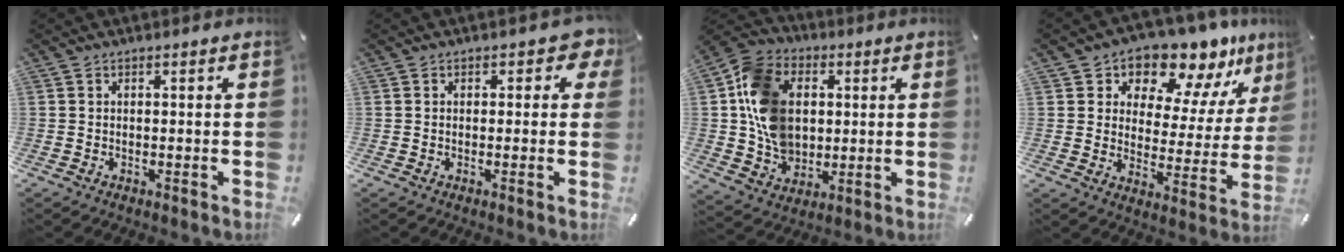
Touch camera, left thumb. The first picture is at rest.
{"total": 3.3, "force": [0.8, 2.1, 2.5], "torque": [-0.026, 0.001, 0.008]}
{"total": 14.5, "force": [1.5, 12.0, 8.1], "torque": [-0.183, 0.016, 0.034]}
{"total": 11.7, "force": [10.4, 5.1, 2.0], "torque": [-0.042, -0.100, 0.185]}